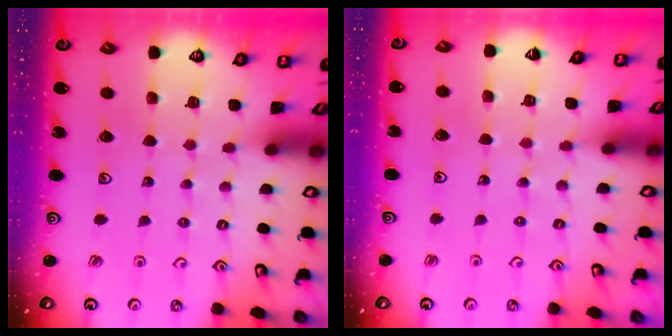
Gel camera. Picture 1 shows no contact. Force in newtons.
{"total": 3.0, "press": 2.9, "slide": 0.6}